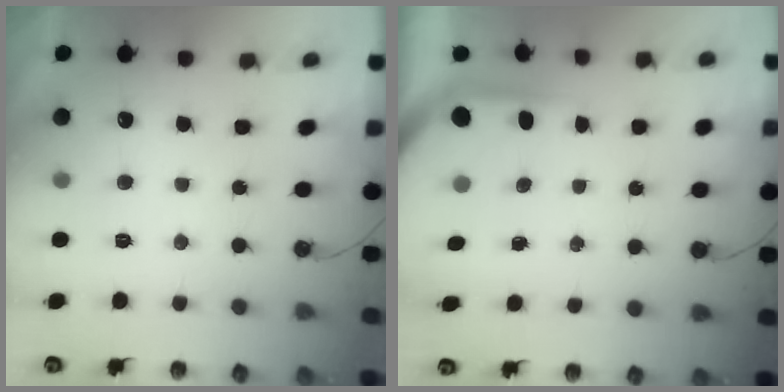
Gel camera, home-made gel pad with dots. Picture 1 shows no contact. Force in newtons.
{"total": 3.8, "press": 3.8, "slide": 0.4}